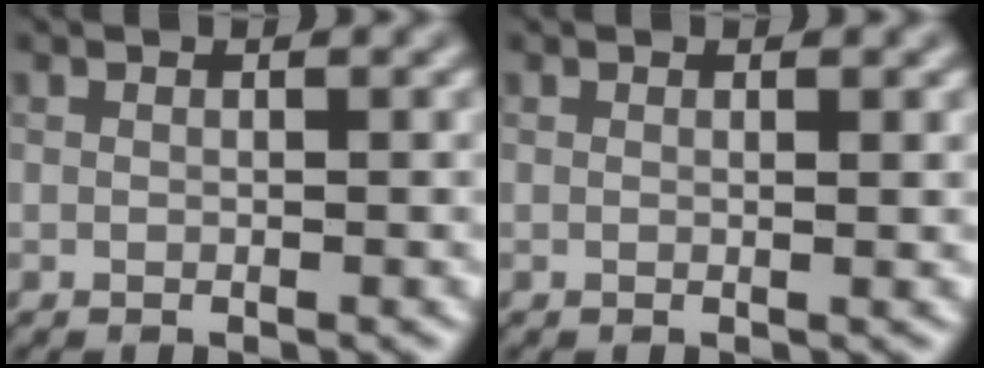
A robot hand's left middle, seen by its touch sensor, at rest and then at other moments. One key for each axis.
{"total": 0.7, "fx": 0.3, "fy": 0.2, "fz": 0.6, "tx": -0.003, "ty": 0.000, "tz": 0.002}